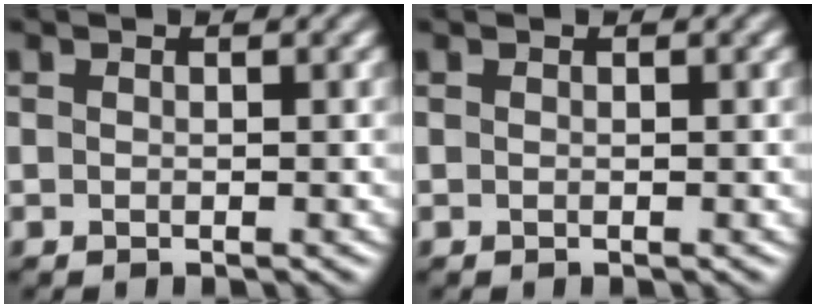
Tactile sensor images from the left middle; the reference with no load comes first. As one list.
[{"total": 0.0}]